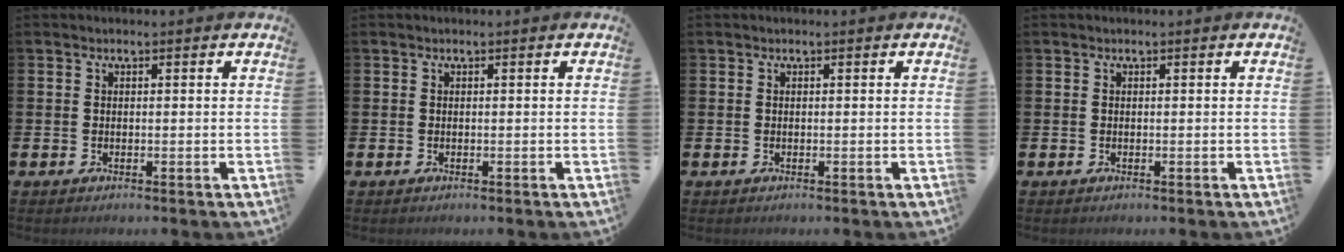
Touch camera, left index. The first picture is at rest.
{"total": 0.0}
{"total": 0.0}
{"total": 0.0}